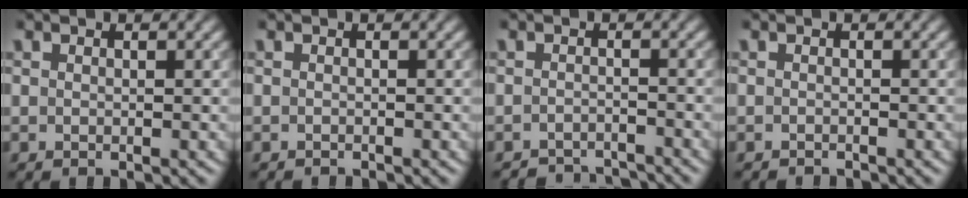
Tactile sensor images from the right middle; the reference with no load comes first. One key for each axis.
{"total": 0.6, "fx": -0.6, "fy": 0.0, "fz": 0.1, "tx": -0.001, "ty": -0.005, "tz": -0.012}
{"total": 3.9, "fx": -3.8, "fy": 0.5, "fz": 0.6, "tx": -0.004, "ty": -0.003, "tz": -0.059}
{"total": 0.9, "fx": -0.9, "fy": 0.1, "fz": 0.1, "tx": -0.001, "ty": -0.006, "tz": -0.017}